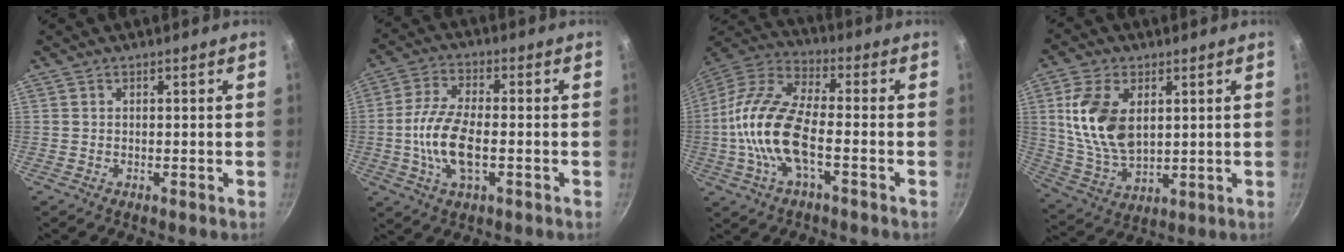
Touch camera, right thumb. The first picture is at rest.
{"total": 10.6, "force": [-2.0, 4.8, 9.3], "torque": [-0.184, 0.017, -0.047]}
{"total": 16.4, "force": [-3.3, 6.9, 14.5], "torque": [-0.286, 0.035, -0.082]}
{"total": 13.9, "force": [3.2, 8.5, 10.5], "torque": [-0.189, -0.021, 0.072]}